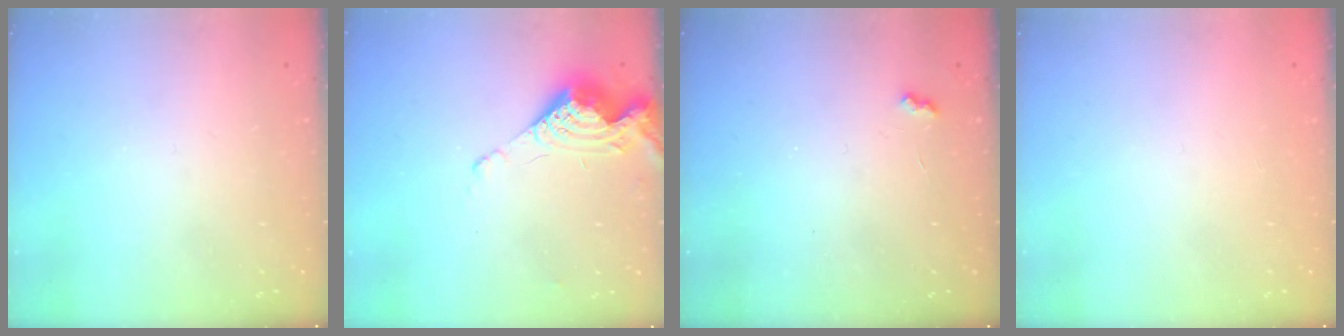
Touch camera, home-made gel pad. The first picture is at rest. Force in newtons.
{"total": 8.9, "press": 8.9, "slide": 0.3}
{"total": 3.3, "press": 3.3, "slide": 0.5}
{"total": 1.1, "press": 1.0, "slide": 0.1}